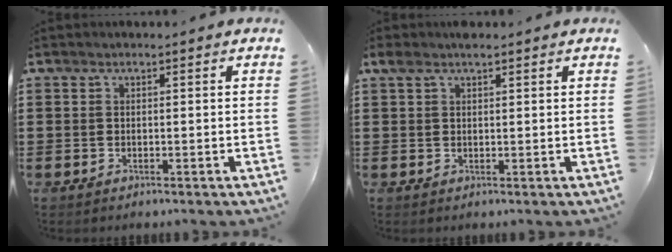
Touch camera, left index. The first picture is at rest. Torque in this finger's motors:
{"motor_torque": [0.79, -0.69, 0.06, 0.02]}